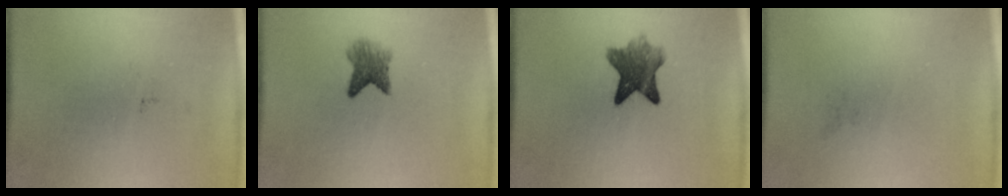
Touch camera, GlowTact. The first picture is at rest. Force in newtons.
{"total": 3.5}
{"total": 6.8}
{"total": 0.0}